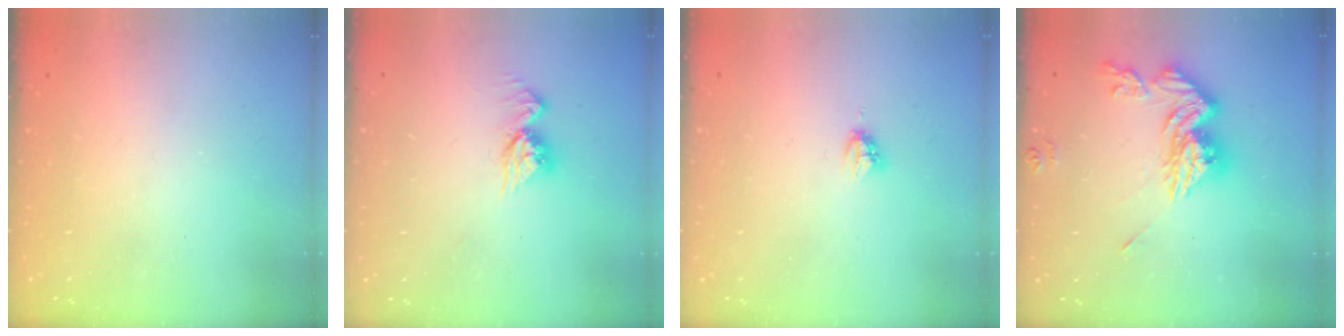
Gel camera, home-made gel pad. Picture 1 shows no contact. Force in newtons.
{"total": 9.4, "press": 9.4, "slide": 0.9}
{"total": 3.2, "press": 3.2, "slide": 0.4}
{"total": 13.7, "press": 13.6, "slide": 1.3}